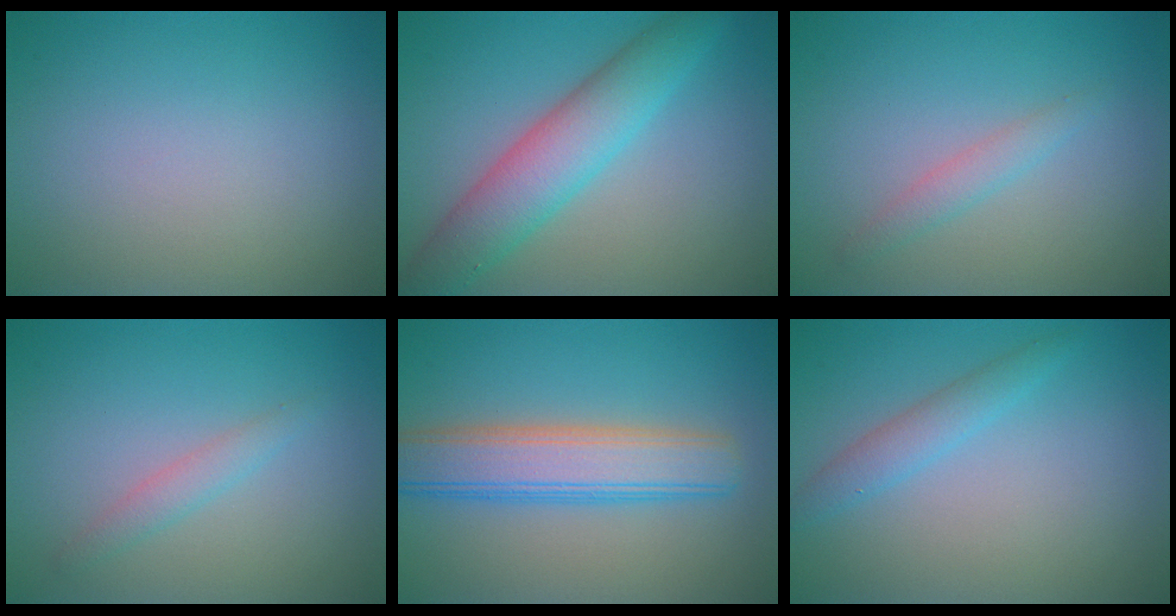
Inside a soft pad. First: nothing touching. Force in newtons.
{"total": 6.1, "press": 6.1, "slide": 0.1}
{"total": 1.5, "press": 1.5, "slide": 0.0}
{"total": 1.5, "press": 1.5, "slide": 0.0}
{"total": 6.1, "press": 6.1, "slide": 0.2}
{"total": 2.0, "press": 2.0, "slide": 0.1}